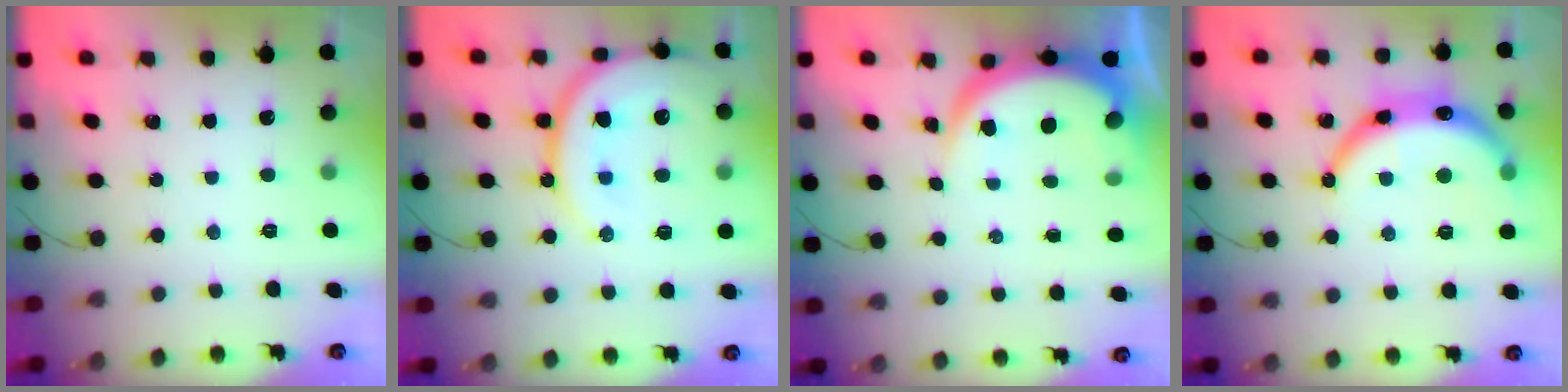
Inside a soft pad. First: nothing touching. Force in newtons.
{"total": 17.8, "press": 17.7, "slide": 1.5}
{"total": 7.6, "press": 7.5, "slide": 0.8}
{"total": 14.4, "press": 14.3, "slide": 1.8}